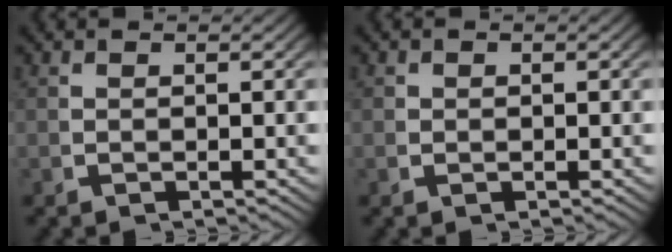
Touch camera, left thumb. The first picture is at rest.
{"total": 0.6, "force": [0.1, 0.5, 0.2], "torque": [-0.009, -0.008, 0.004]}